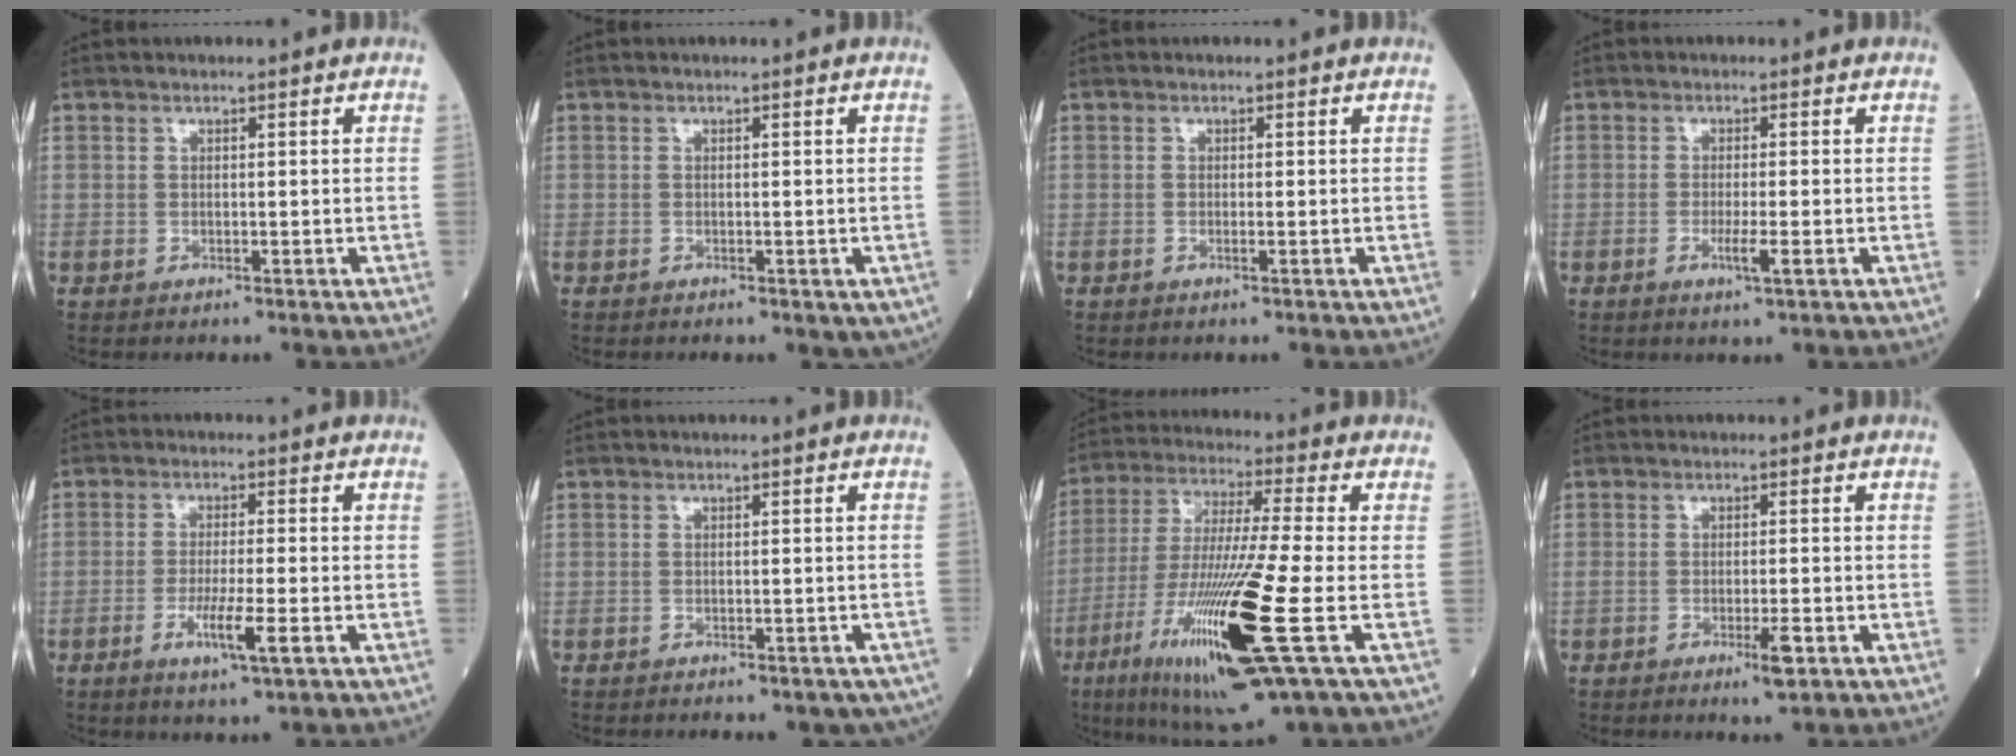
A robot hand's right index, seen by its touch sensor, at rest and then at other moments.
{"total": 2.4, "force": [-1.2, 1.1, 1.7], "torque": [-0.017, -0.003, -0.015]}
{"total": 0.5, "force": [-0.2, -0.1, 0.5], "torque": [-0.009, 0.000, -0.005]}
{"total": 2.9, "force": [-1.1, 0.0, 2.7], "torque": [-0.048, -0.005, -0.018]}
{"total": 5.9, "force": [-2.3, 0.0, 5.4], "torque": [-0.099, -0.011, -0.040]}
{"total": 6.4, "force": [-5.0, 2.5, 3.2], "torque": [-0.029, 0.002, -0.055]}
{"total": 20.2, "force": [-7.2, 0.3, 18.9], "torque": [-0.385, -0.048, -0.135]}
{"total": 3.1, "force": [-1.5, 0.2, 2.7], "torque": [-0.043, -0.006, -0.023]}